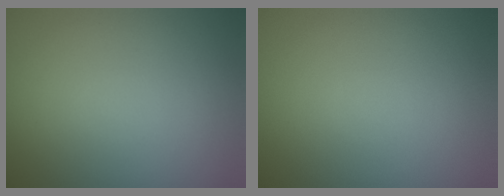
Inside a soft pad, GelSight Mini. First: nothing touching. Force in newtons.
{"total": 0.0}